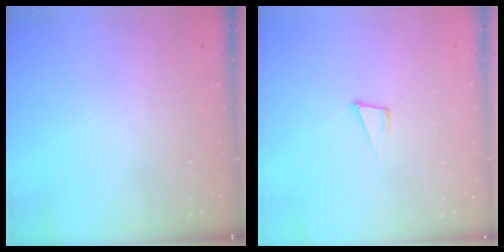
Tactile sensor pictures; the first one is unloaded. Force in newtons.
{"total": 5.1, "press": 3.8, "slide": 3.3}